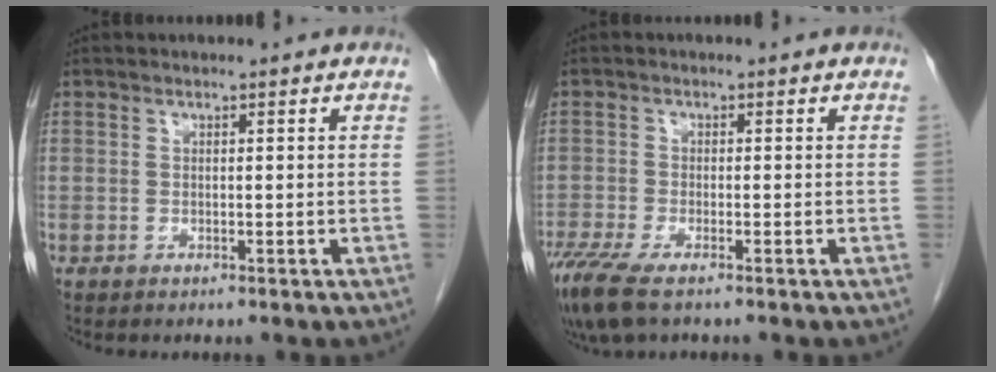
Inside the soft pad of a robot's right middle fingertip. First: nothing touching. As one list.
[{"total": 6.0, "force": [-4.3, 1.3, 4.0], "torque": [-0.082, -0.017, -0.077]}]